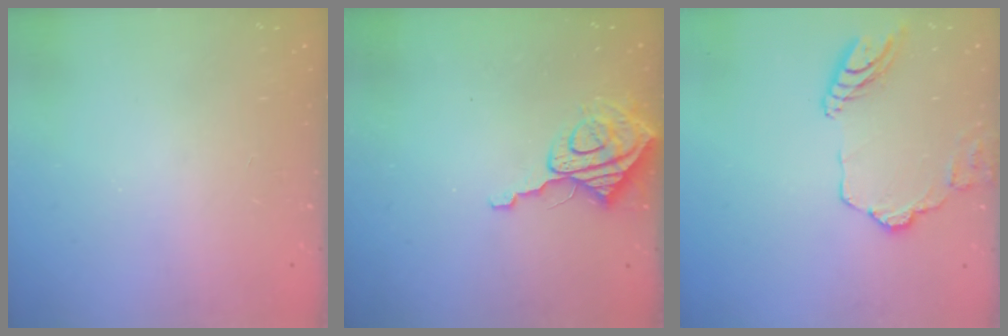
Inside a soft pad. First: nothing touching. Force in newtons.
{"total": 8.1, "press": 8.1, "slide": 0.6}
{"total": 13.1, "press": 13.0, "slide": 1.4}